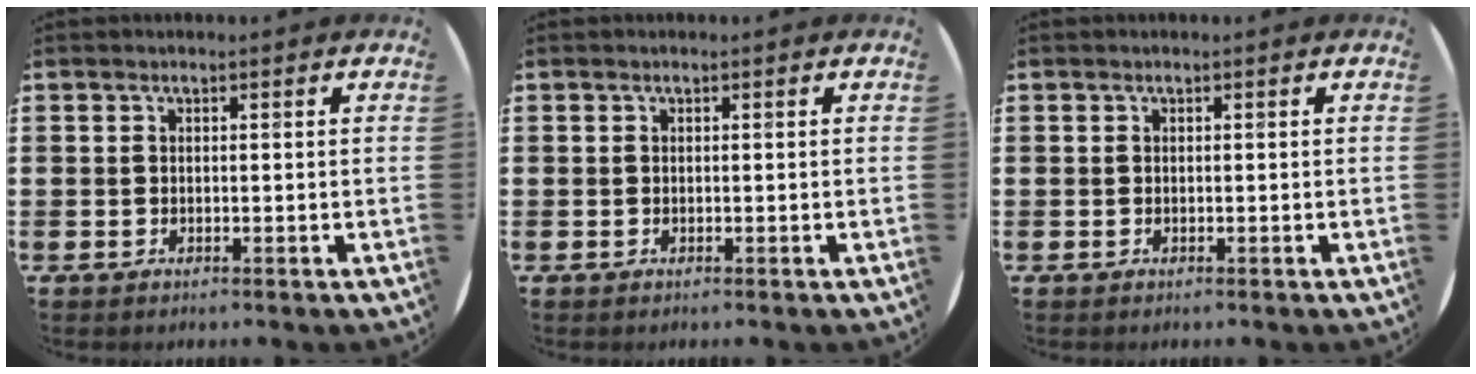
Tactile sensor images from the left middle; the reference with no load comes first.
{"total": 0.0}
{"total": 0.0}